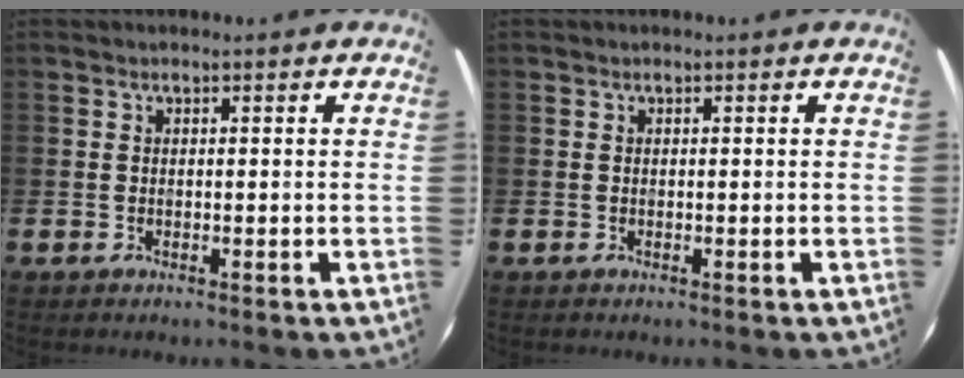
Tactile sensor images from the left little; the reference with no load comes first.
{"total": 0.0}